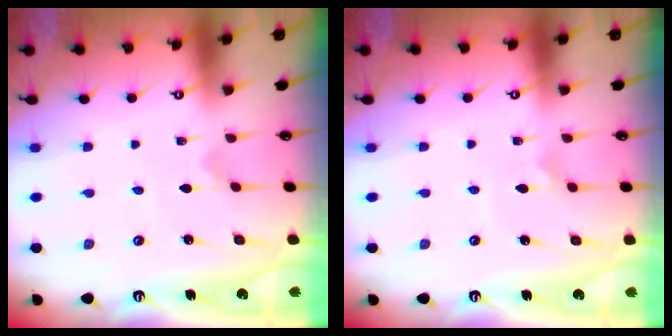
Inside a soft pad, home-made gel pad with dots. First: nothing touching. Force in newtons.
{"total": 2.3, "press": 2.3, "slide": 0.1}